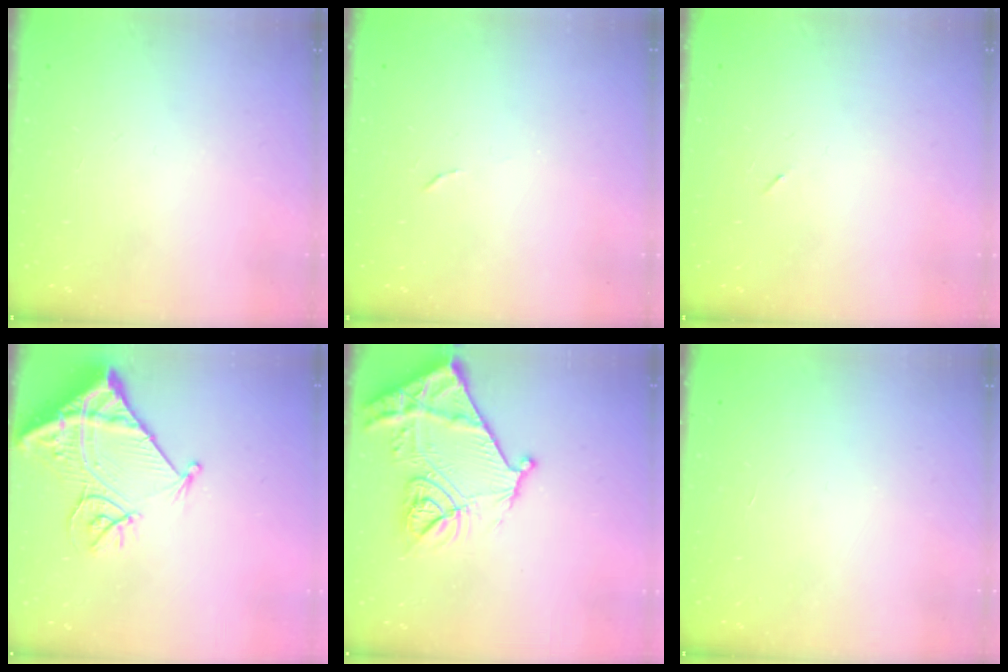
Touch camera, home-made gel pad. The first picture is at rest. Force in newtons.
{"total": 3.7, "press": 3.7, "slide": 0.2}
{"total": 2.2, "press": 1.9, "slide": 1.2}
{"total": 16.0, "press": 15.9, "slide": 1.8}
{"total": 18.3, "press": 18.2, "slide": 2.0}
{"total": 1.7, "press": 1.7, "slide": 0.1}